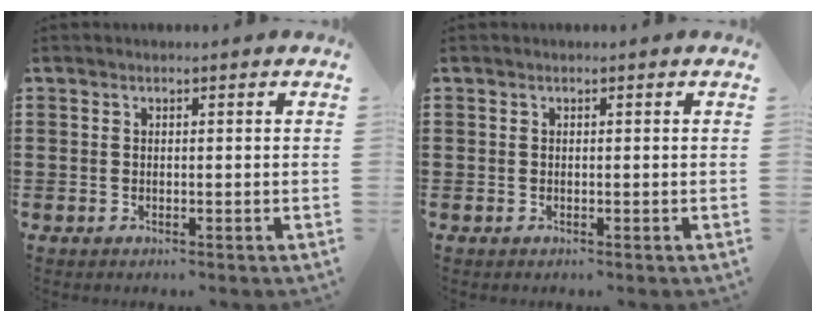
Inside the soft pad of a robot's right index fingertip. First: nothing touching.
{"total": 0.0}